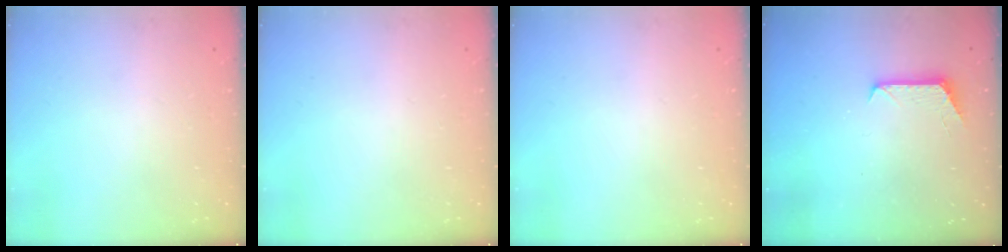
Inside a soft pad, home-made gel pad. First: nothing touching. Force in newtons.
{"total": 0.0}
{"total": 0.0}
{"total": 6.2, "press": 6.2, "slide": 0.5}